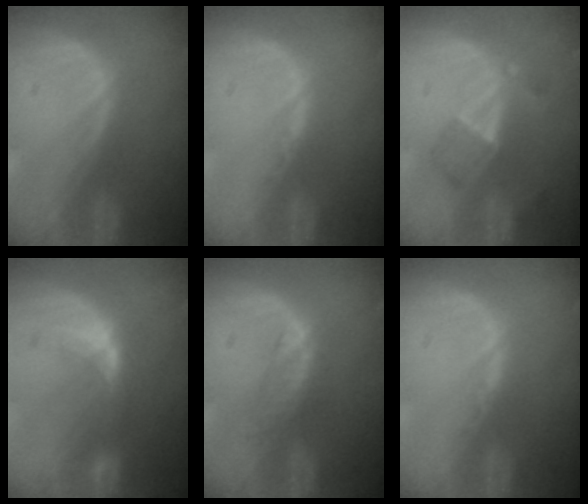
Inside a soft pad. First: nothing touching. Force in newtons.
{"total": 0.6, "press": 0.5, "slide": 0.4}
{"total": 5.6, "press": 4.9, "slide": 2.7}
{"total": 7.5, "press": 6.8, "slide": 3.2}
{"total": 2.5, "press": 2.4, "slide": 0.3}
{"total": 0.6, "press": 0.5, "slide": 0.4}